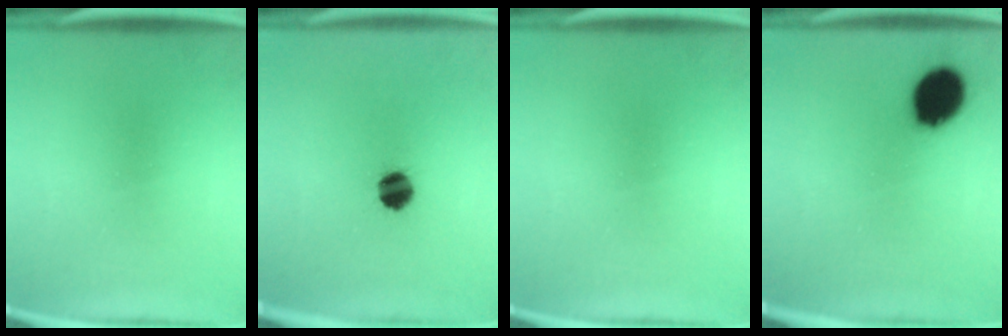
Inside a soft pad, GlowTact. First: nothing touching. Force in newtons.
{"total": 7.0}
{"total": 0.0}
{"total": 12.2}